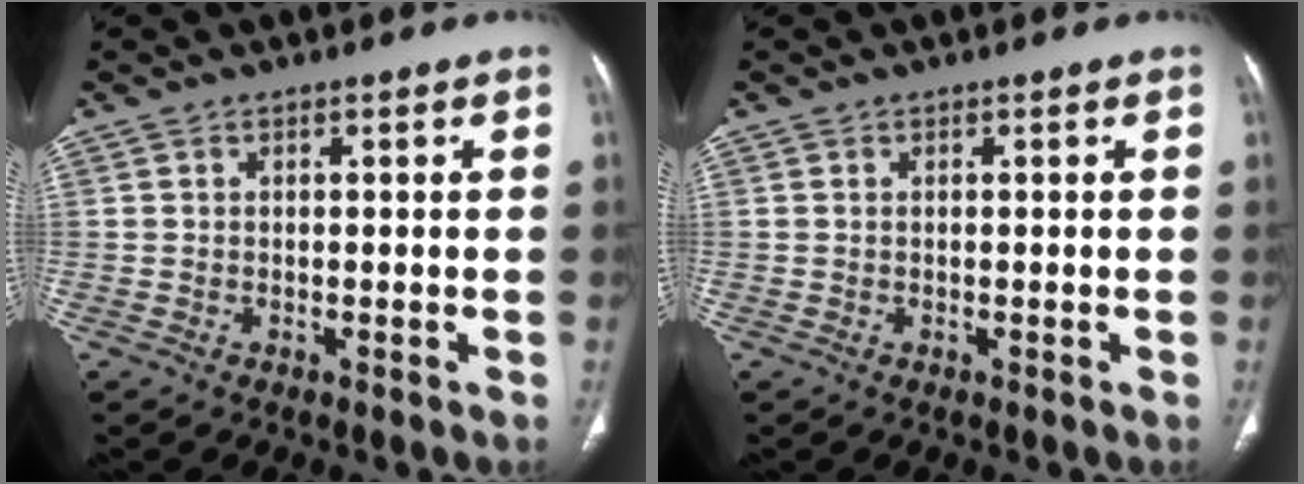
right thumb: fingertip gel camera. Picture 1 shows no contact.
{"total": 0.0}